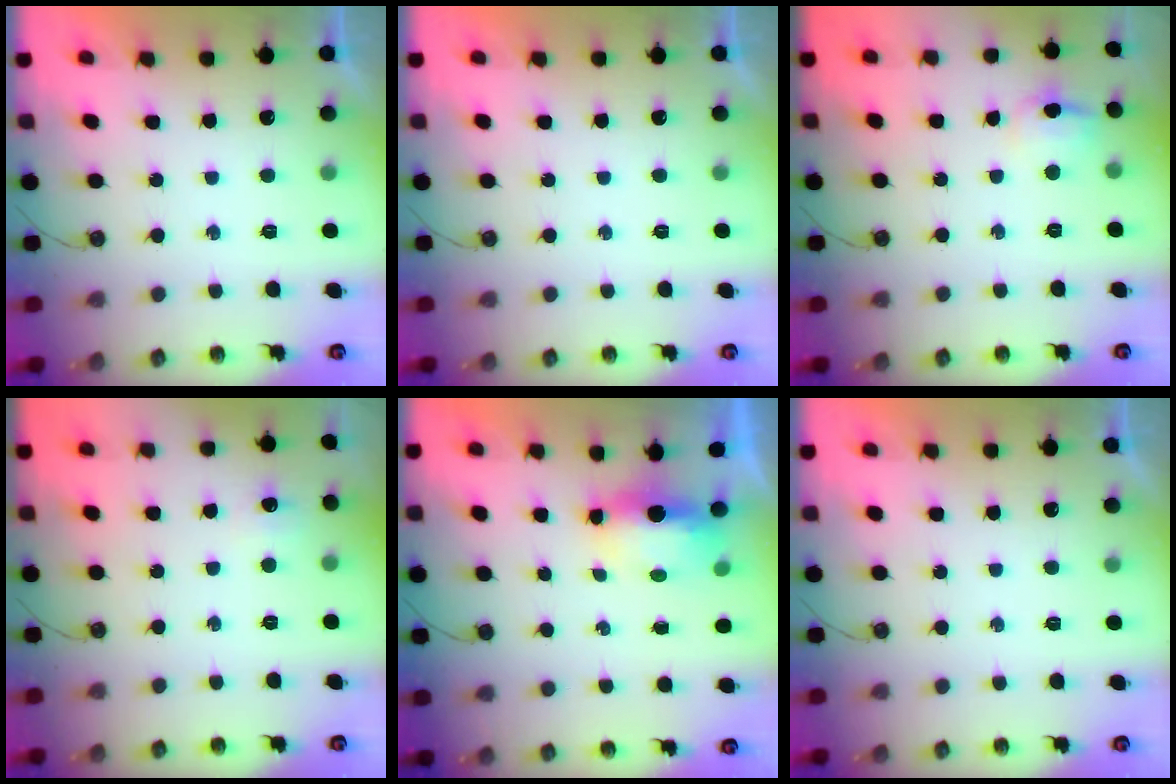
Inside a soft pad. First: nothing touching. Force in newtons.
{"total": 0.0}
{"total": 7.5, "press": 7.4, "slide": 1.6}
{"total": 5.2, "press": 5.2, "slide": 0.6}
{"total": 5.9, "press": 5.8, "slide": 1.1}
{"total": 0.0}